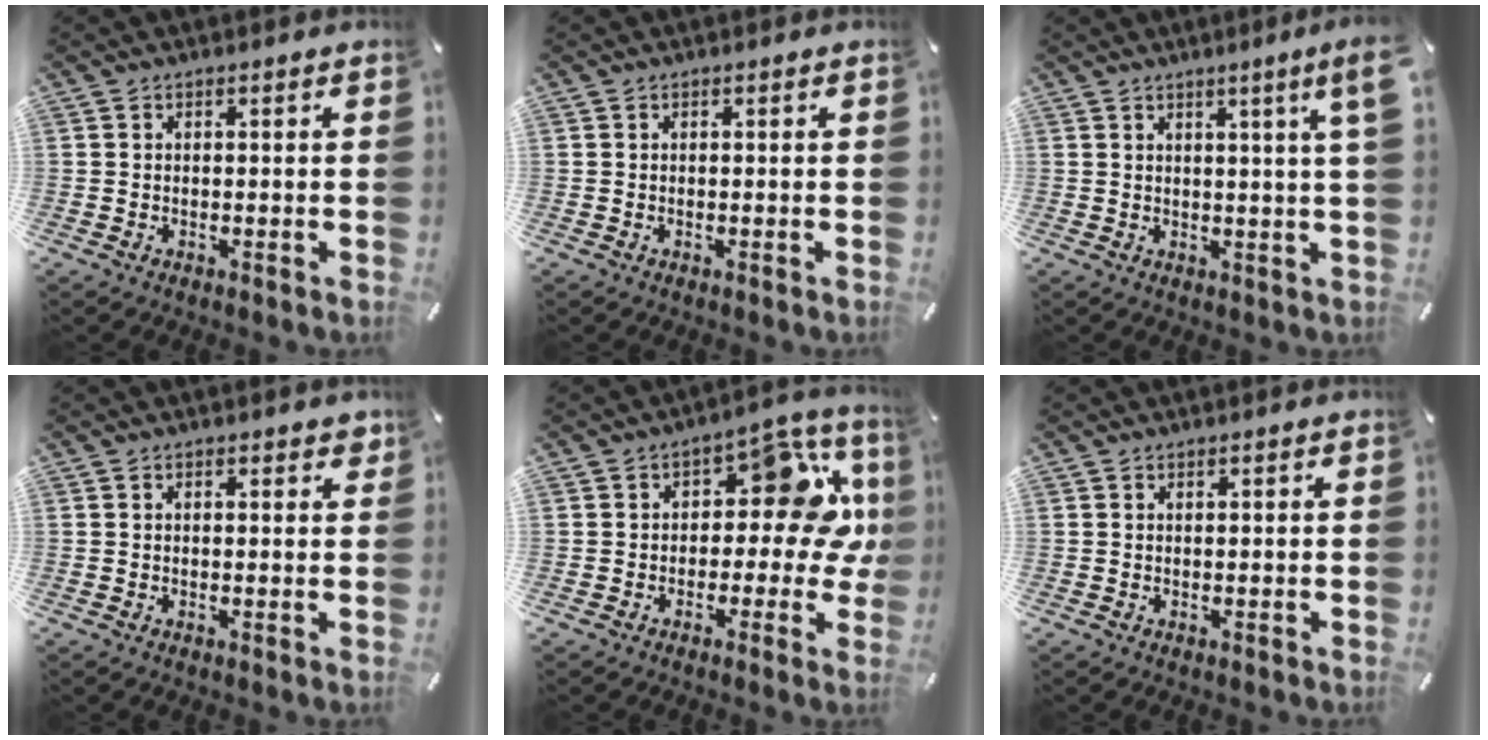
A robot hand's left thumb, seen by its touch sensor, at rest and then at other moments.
{"total": 0.0}
{"total": 6.4, "force": [3.2, -0.3, 5.6], "torque": [-0.096, -0.009, 0.049]}
{"total": 1.7, "force": [1.0, 0.8, 1.2], "torque": [-0.017, 0.000, 0.015]}
{"total": 14.9, "force": [3.5, 8.3, 11.8], "torque": [-0.150, -0.018, 0.056]}
{"total": 0.6, "force": [0.3, 0.0, 0.5], "torque": [-0.009, 0.000, 0.005]}